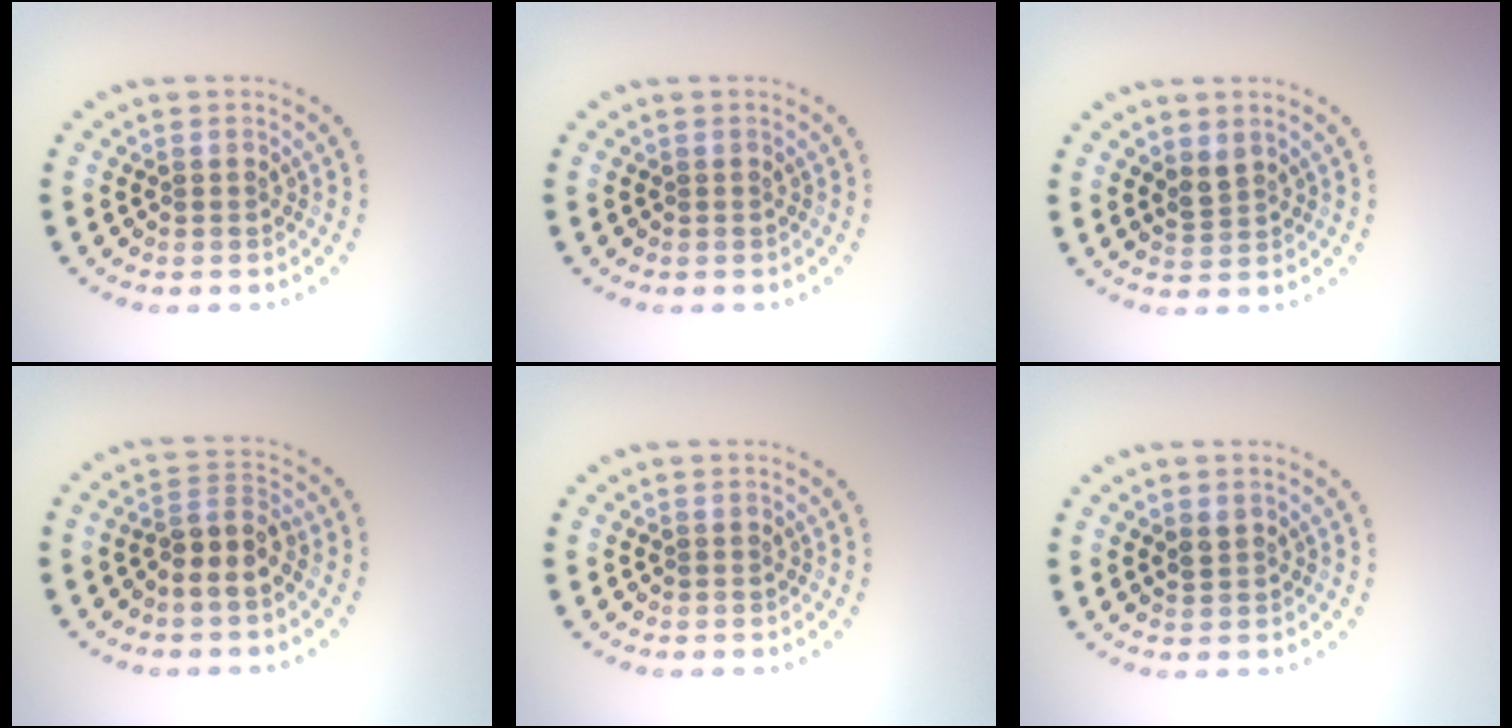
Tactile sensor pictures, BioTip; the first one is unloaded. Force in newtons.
{"total": 0.0}
{"total": 1.2, "press": 0.9, "slide": 0.8}
{"total": 3.0, "press": 2.6, "slide": 1.4}
{"total": 0.0}
{"total": 0.9, "press": 0.8, "slide": 0.5}